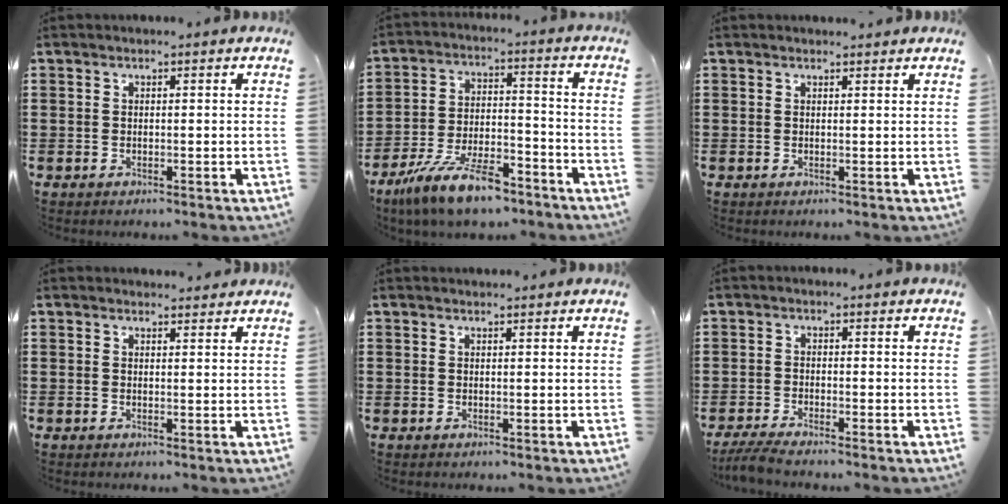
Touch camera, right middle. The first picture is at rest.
{"total": 11.1, "force": [-8.8, 2.5, 6.3], "torque": [-0.125, 0.021, -0.169]}
{"total": 0.8, "force": [0.7, 0.3, 0.1], "torque": [0.004, -0.002, 0.012]}
{"total": 1.4, "force": [1.3, 0.4, 0.1], "torque": [0.004, 0.000, 0.024]}
{"total": 0.7, "force": [0.6, -0.1, 0.0], "torque": [-0.002, 0.000, 0.013]}
{"total": 2.8, "force": [-2.4, -0.1, 1.3], "torque": [-0.043, -0.011, -0.052]}